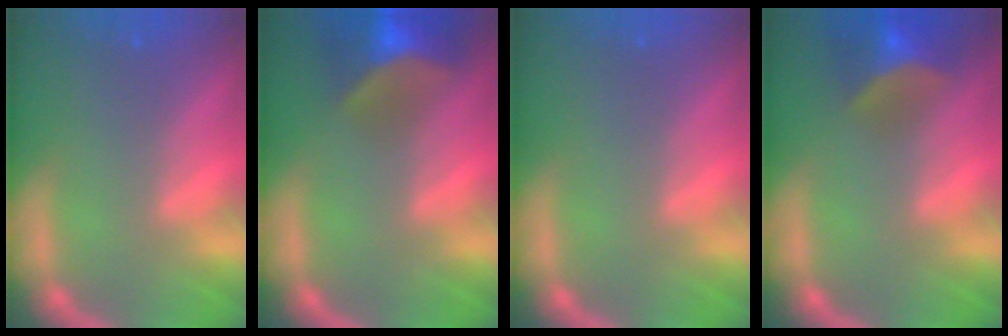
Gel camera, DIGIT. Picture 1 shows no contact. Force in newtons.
{"total": 9.5}
{"total": 0.0}
{"total": 7.0}